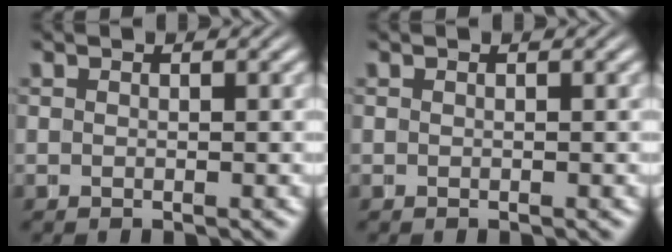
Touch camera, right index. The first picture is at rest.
{"total": 0.0}